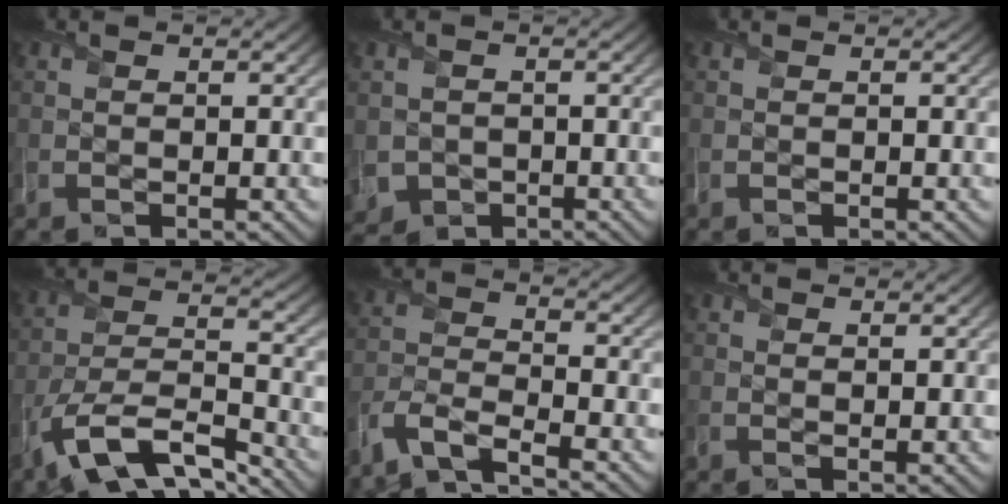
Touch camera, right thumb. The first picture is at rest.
{"total": 3.3, "force": [-0.9, 3.1, 0.8], "torque": [-0.036, -0.022, -0.019]}
{"total": 0.0}
{"total": 12.6, "force": [-8.9, 4.1, 7.8], "torque": [-0.160, -0.012, -0.180]}
{"total": 6.4, "force": [-5.1, 1.4, 3.6], "torque": [-0.086, -0.011, -0.114]}
{"total": 1.5, "force": [1.1, 0.4, 0.9], "torque": [-0.017, -0.006, 0.021]}